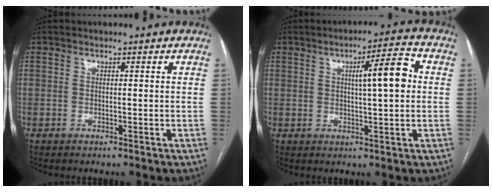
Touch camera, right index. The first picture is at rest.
{"total": 7.8, "force": [1.4, 0.9, 7.6], "torque": [-0.114, 0.015, 0.019]}